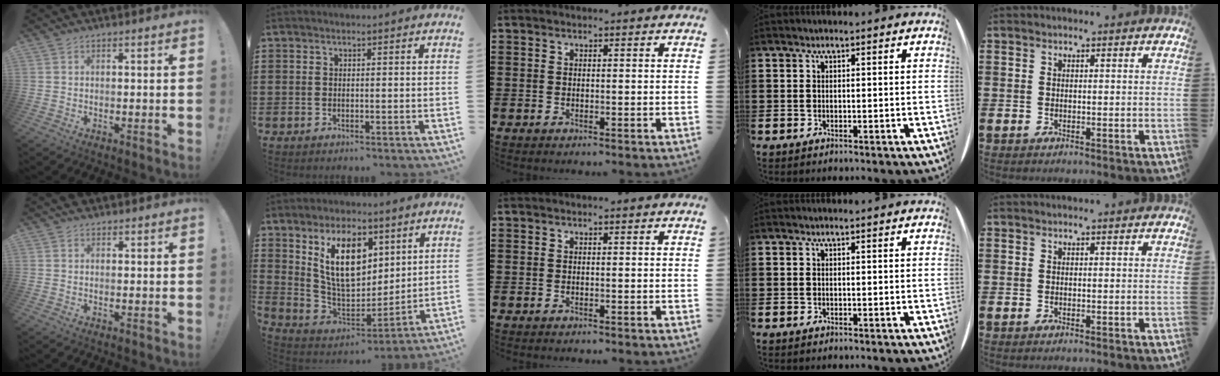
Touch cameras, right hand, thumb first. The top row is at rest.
{"thumb": {"total": 1.2, "force": [1.1, 0.4, 0.1], "torque": [0.012, -0.005, 0.017]}, "index": {"total": 12.9, "force": [5.6, 7.0, 9.2], "torque": [-0.194, 0.001, 0.103]}}